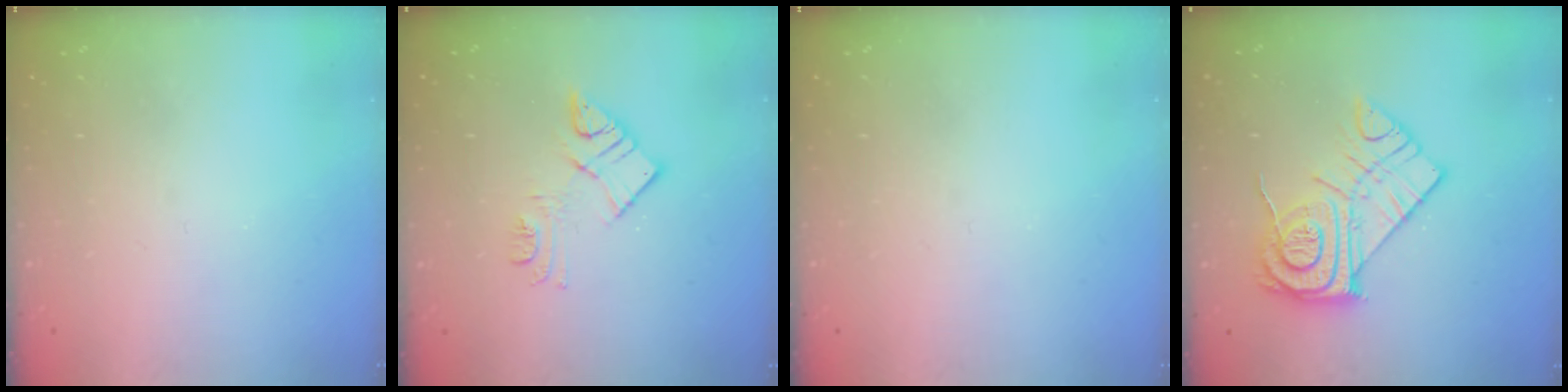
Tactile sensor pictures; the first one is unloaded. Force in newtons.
{"total": 10.5, "press": 10.5, "slide": 0.7}
{"total": 0.0}
{"total": 14.9, "press": 14.8, "slide": 1.2}